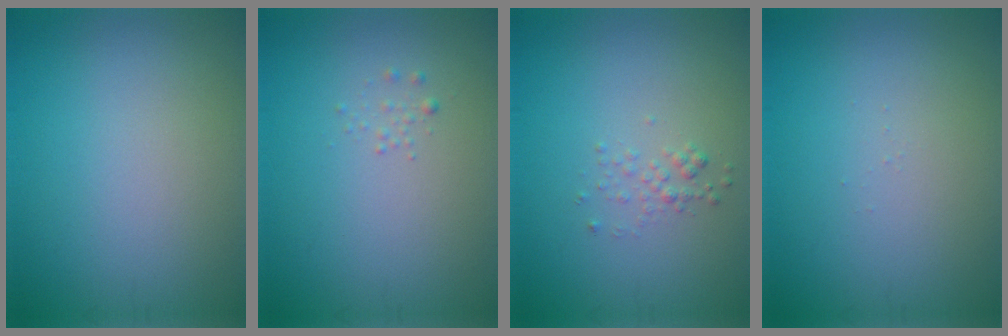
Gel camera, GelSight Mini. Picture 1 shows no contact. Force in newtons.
{"total": 0.6, "press": 0.6, "slide": 0.0}
{"total": 1.0, "press": 1.0, "slide": 0.1}
{"total": 0.0}